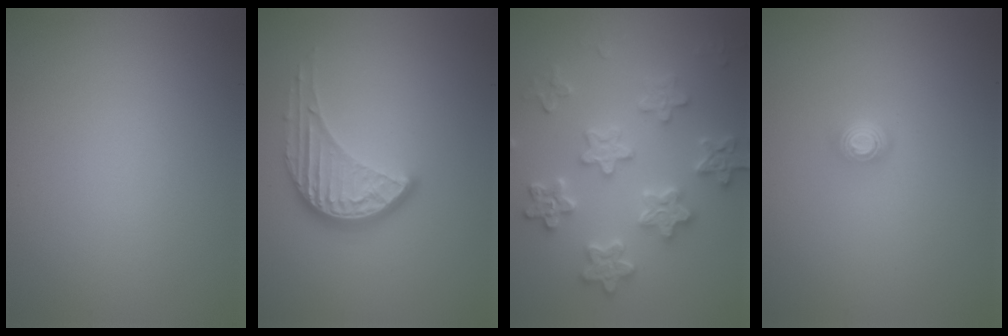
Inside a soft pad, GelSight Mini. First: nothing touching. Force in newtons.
{"total": 4.0, "press": 3.0, "slide": 2.6}
{"total": 4.6, "press": 4.5, "slide": 1.0}
{"total": 1.6, "press": 1.1, "slide": 1.1}